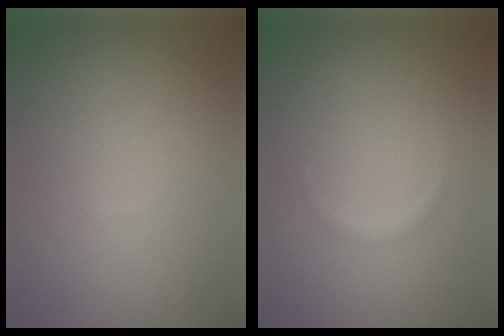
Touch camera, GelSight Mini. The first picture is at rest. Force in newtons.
{"total": 0.6, "press": 0.6, "slide": 0.0}